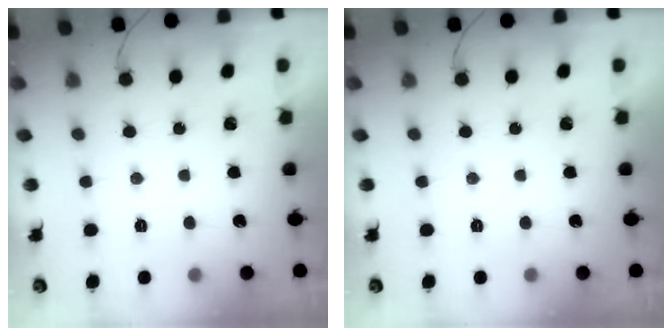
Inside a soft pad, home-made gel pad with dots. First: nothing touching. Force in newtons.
{"total": 0.0}